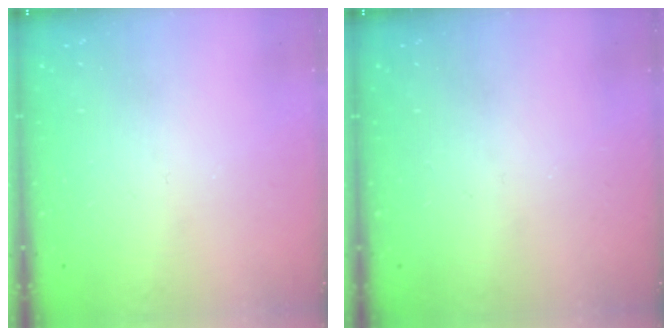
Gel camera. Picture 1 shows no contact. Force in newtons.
{"total": 0.0}